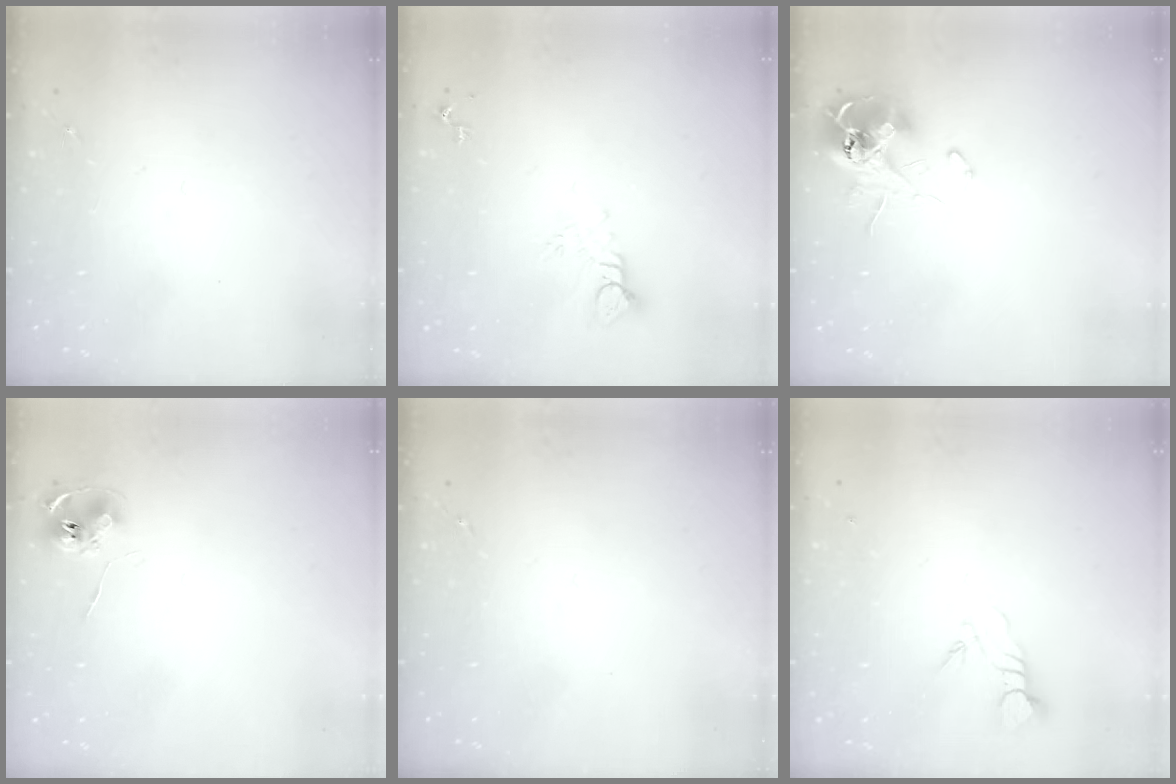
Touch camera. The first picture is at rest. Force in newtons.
{"total": 5.7, "press": 5.7, "slide": 0.3}
{"total": 11.6, "press": 11.6, "slide": 1.1}
{"total": 7.5, "press": 7.5, "slide": 0.5}
{"total": 0.0}
{"total": 3.9, "press": 3.9, "slide": 0.3}